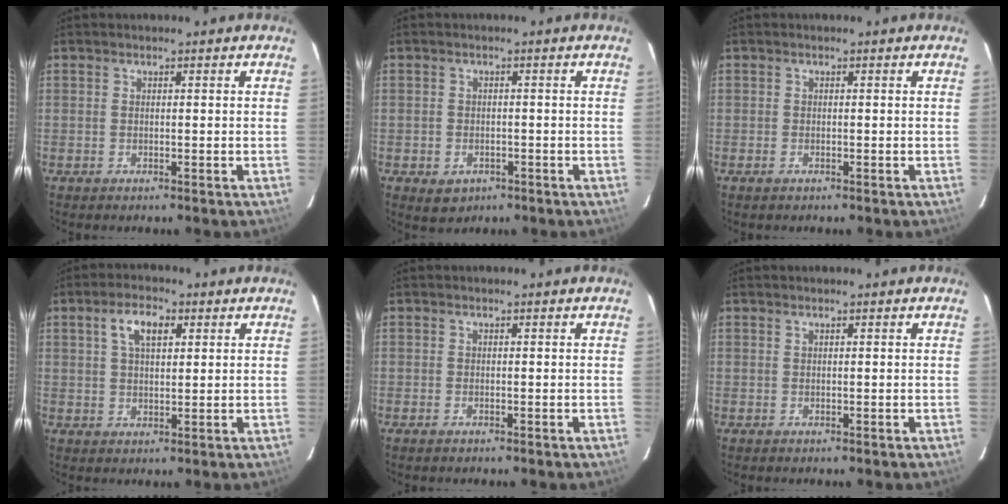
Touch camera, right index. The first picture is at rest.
{"total": 4.1, "force": [-2.0, 3.3, 1.6], "torque": [-0.035, -0.003, -0.019]}
{"total": 0.9, "force": [-0.7, 0.5, 0.4], "torque": [-0.007, -0.004, -0.014]}
{"total": 5.7, "force": [2.3, 2.8, 4.4], "torque": [-0.079, 0.014, 0.042]}
{"total": 0.7, "force": [-0.5, 0.3, 0.3], "torque": [-0.004, -0.003, -0.011]}
{"total": 0.0}